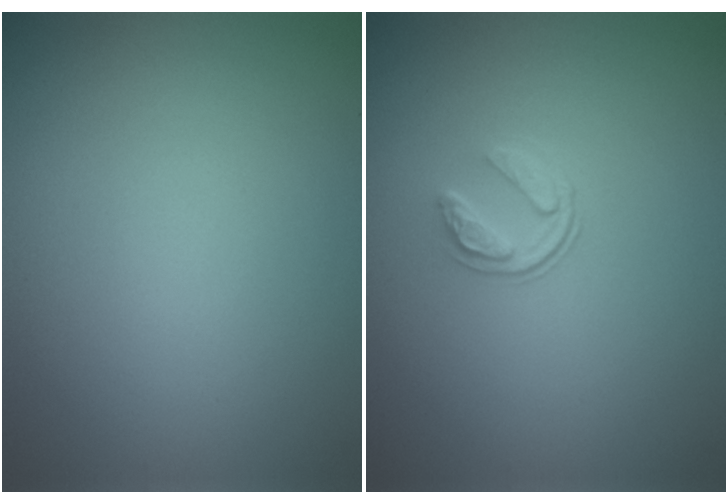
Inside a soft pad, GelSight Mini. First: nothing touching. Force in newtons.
{"total": 1.7, "press": 1.1, "slide": 1.3}